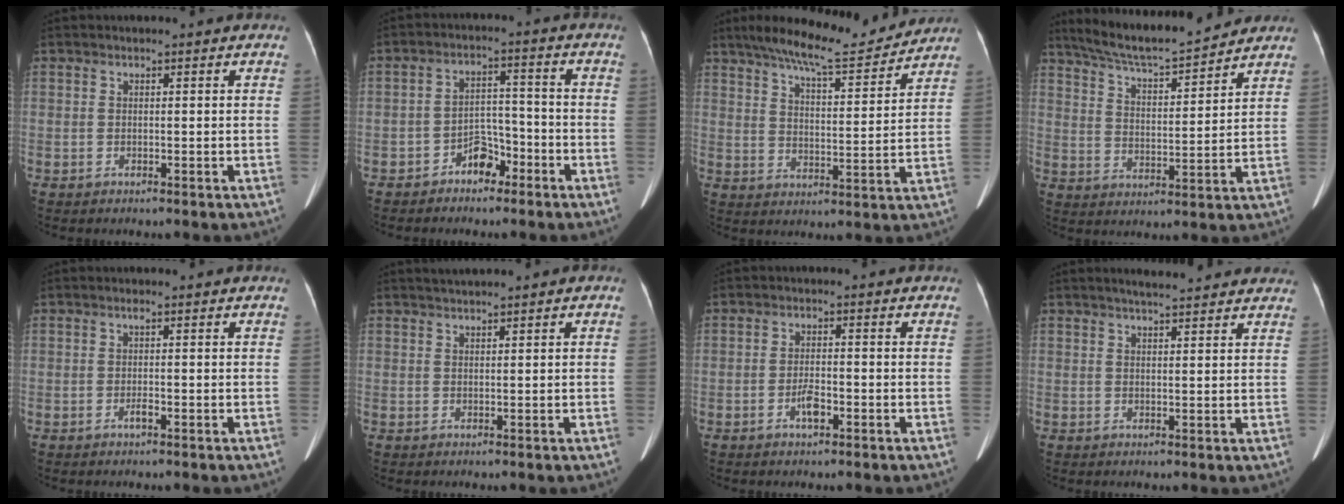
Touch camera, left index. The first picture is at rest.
{"total": 5.0, "force": [-3.4, 2.6, 2.6], "torque": [-0.044, 0.018, -0.058]}
{"total": 13.0, "force": [11.7, 1.4, 5.5], "torque": [-0.092, 0.001, 0.175]}
{"total": 14.2, "force": [13.0, 1.5, 5.6], "torque": [-0.101, 0.011, 0.209]}
{"total": 1.2, "force": [-0.6, 0.3, 1.1], "torque": [-0.021, 0.000, -0.010]}
{"total": 1.3, "force": [0.9, 0.0, 0.8], "torque": [-0.016, 0.018, 0.020]}
{"total": 3.0, "force": [-1.6, 1.0, 2.4], "torque": [-0.046, 0.002, -0.028]}
{"total": 8.5, "force": [7.5, 1.2, 3.7], "torque": [-0.046, 0.023, 0.085]}